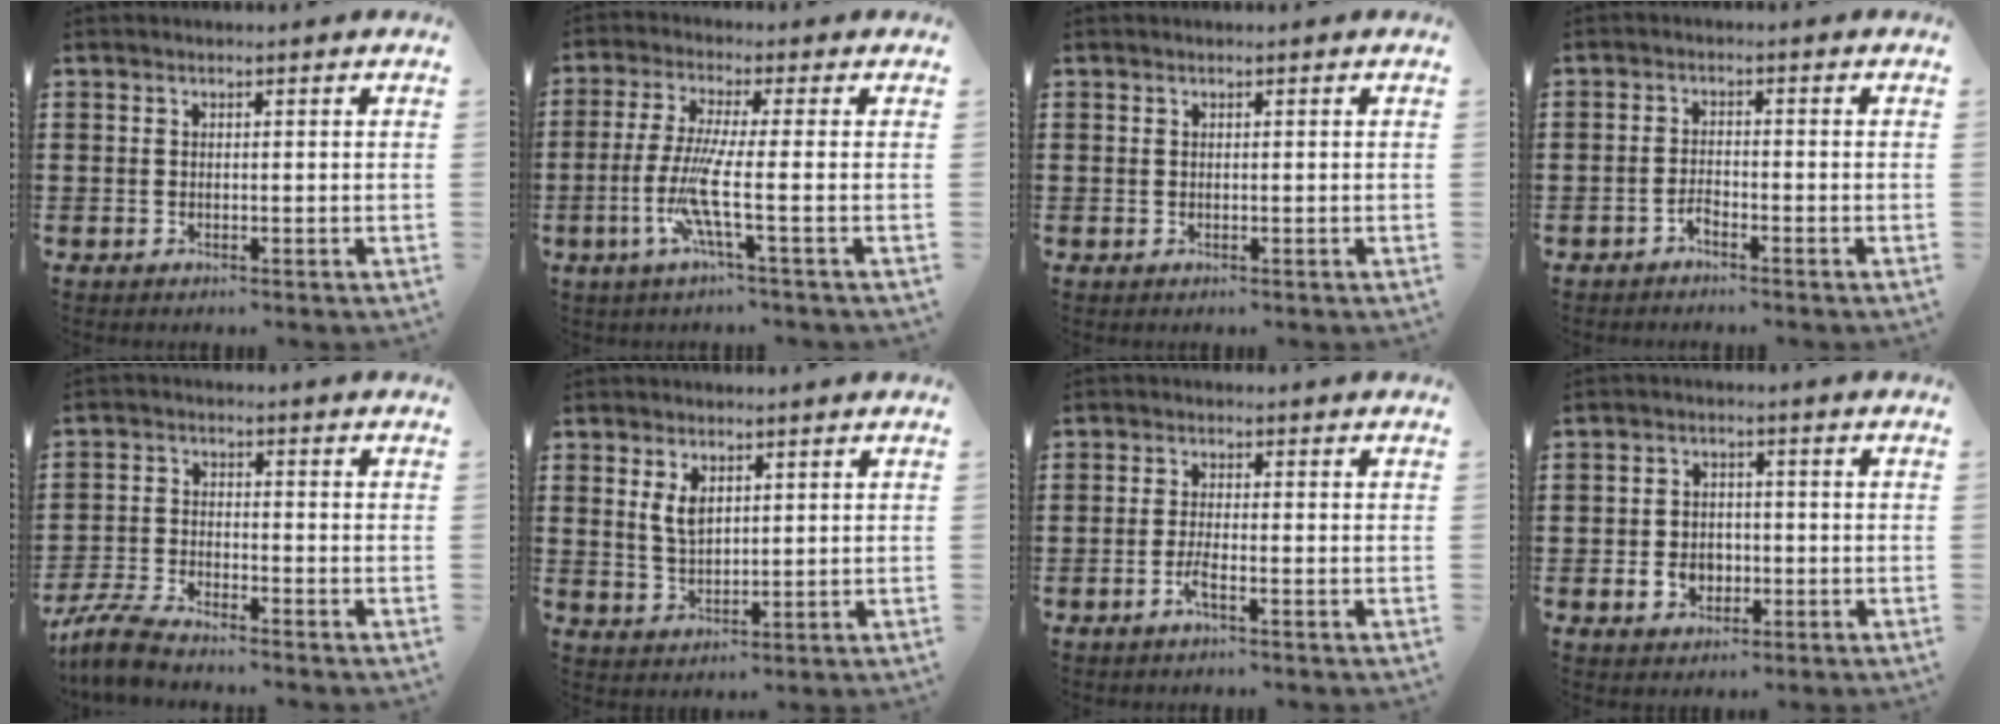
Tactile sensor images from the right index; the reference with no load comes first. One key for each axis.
{"total": 7.9, "fx": -2.2, "fy": -0.1, "fz": 7.6, "tx": -0.166, "ty": -0.022, "tz": -0.050}
{"total": 0.0}
{"total": 1.6, "fx": -1.5, "fy": 0.3, "fz": 0.3, "tx": -0.013, "ty": 0.002, "tz": -0.030}
{"total": 5.2, "fx": -4.9, "fy": 0.1, "fz": 1.8, "tx": -0.056, "ty": -0.011, "tz": -0.101}
{"total": 3.6, "fx": 1.6, "fy": 2.0, "fz": 2.6, "tx": -0.048, "ty": 0.003, "tz": 0.028}
{"total": 2.3, "fx": -1.3, "fy": 0.1, "fz": 1.9, "tx": -0.047, "ty": -0.007, "tz": -0.028}
{"total": 4.0, "fx": -1.1, "fy": 3.2, "fz": 2.1, "tx": -0.047, "ty": 0.005, "tz": -0.021}